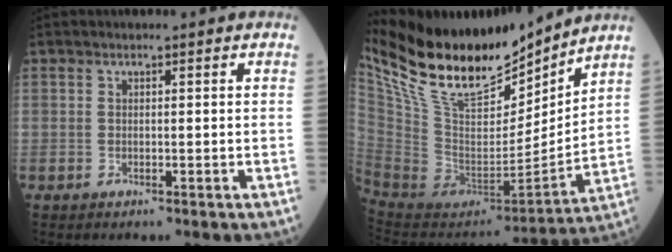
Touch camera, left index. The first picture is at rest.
{"total": 23.8, "force": [20.2, 5.9, 11.2], "torque": [-0.224, -0.015, 0.356]}